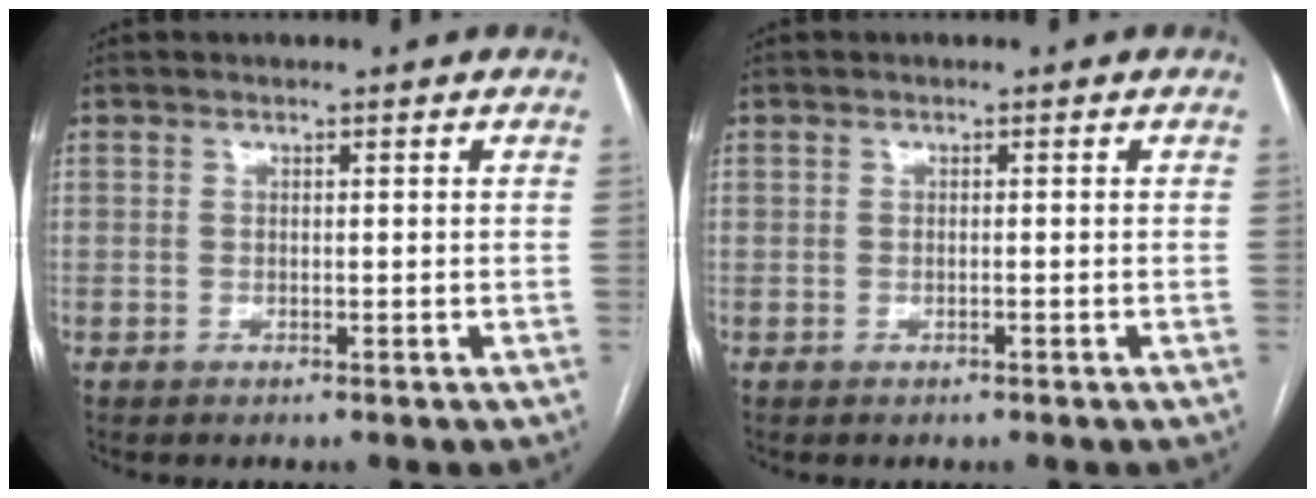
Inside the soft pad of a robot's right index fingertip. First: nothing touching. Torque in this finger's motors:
{"motor_torque": [-0.21, 0.16, -0.02, 0.00]}